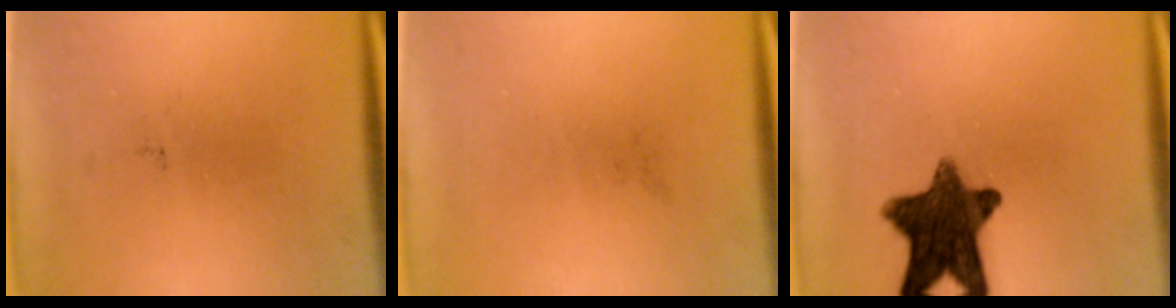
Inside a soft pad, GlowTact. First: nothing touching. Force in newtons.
{"total": 0.0}
{"total": 12.8}